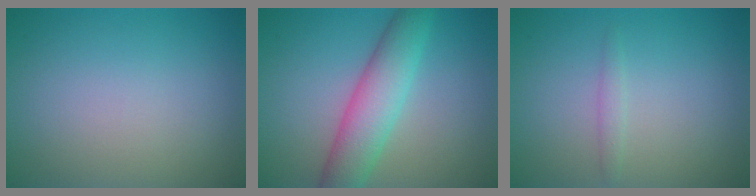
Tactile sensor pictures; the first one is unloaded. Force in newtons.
{"total": 5.5, "press": 5.5, "slide": 0.1}
{"total": 0.9, "press": 0.9, "slide": 0.1}